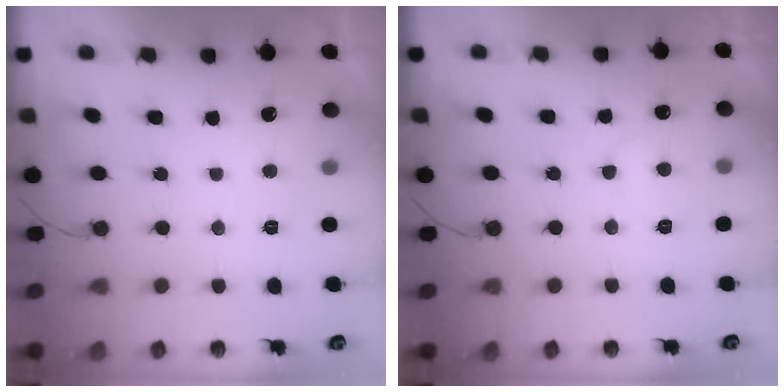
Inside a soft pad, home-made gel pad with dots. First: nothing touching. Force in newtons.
{"total": 6.8, "press": 6.8, "slide": 0.4}